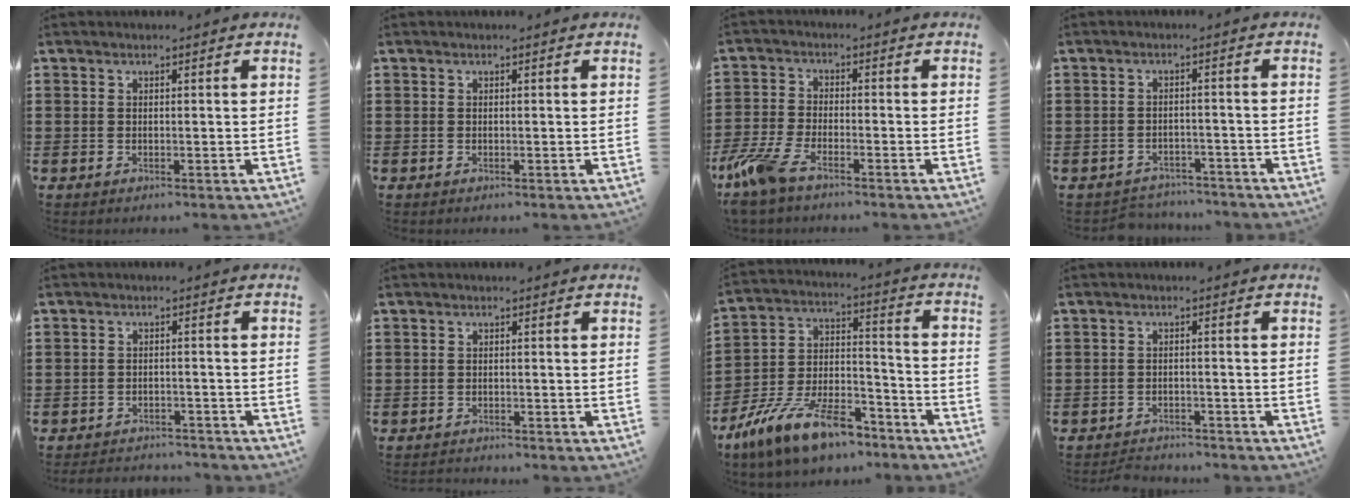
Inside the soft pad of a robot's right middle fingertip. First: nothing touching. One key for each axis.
{"total": 0.0}
{"total": 6.4, "fx": -4.6, "fy": 1.6, "fz": 4.2, "tx": -0.116, "ty": -0.017, "tz": -0.092}
{"total": 2.6, "fx": -2.5, "fy": 0.5, "fz": -0.2, "tx": -0.006, "ty": -0.001, "tz": -0.056}
{"total": 2.7, "fx": -2.7, "fy": 0.4, "fz": -0.3, "tx": -0.003, "ty": 0.000, "tz": -0.060}
{"total": 1.0, "fx": -1.0, "fy": 0.1, "fz": -0.1, "tx": -0.001, "ty": 0.003, "tz": -0.022}
{"total": 13.1, "fx": -10.5, "fy": 3.4, "fz": 7.0, "tx": -0.143, "ty": 0.030, "tz": -0.202}
{"total": 2.1, "fx": -2.1, "fy": 0.3, "fz": -0.1, "tx": -0.006, "ty": 0.000, "tz": -0.046}